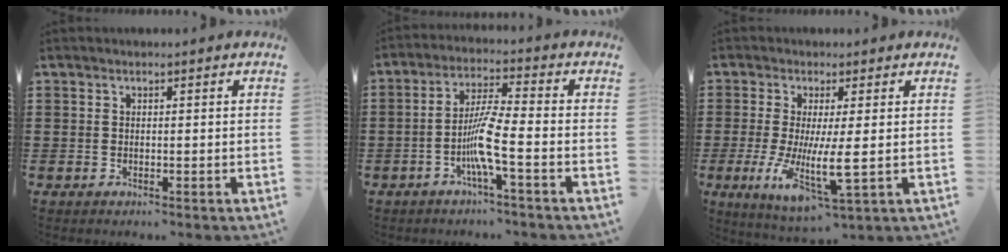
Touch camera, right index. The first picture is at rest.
{"total": 6.9, "force": [-2.6, 0.2, 6.4], "torque": [-0.138, -0.013, -0.057]}
{"total": 8.0, "force": [-0.7, 1.9, 7.7], "torque": [-0.150, -0.020, -0.010]}